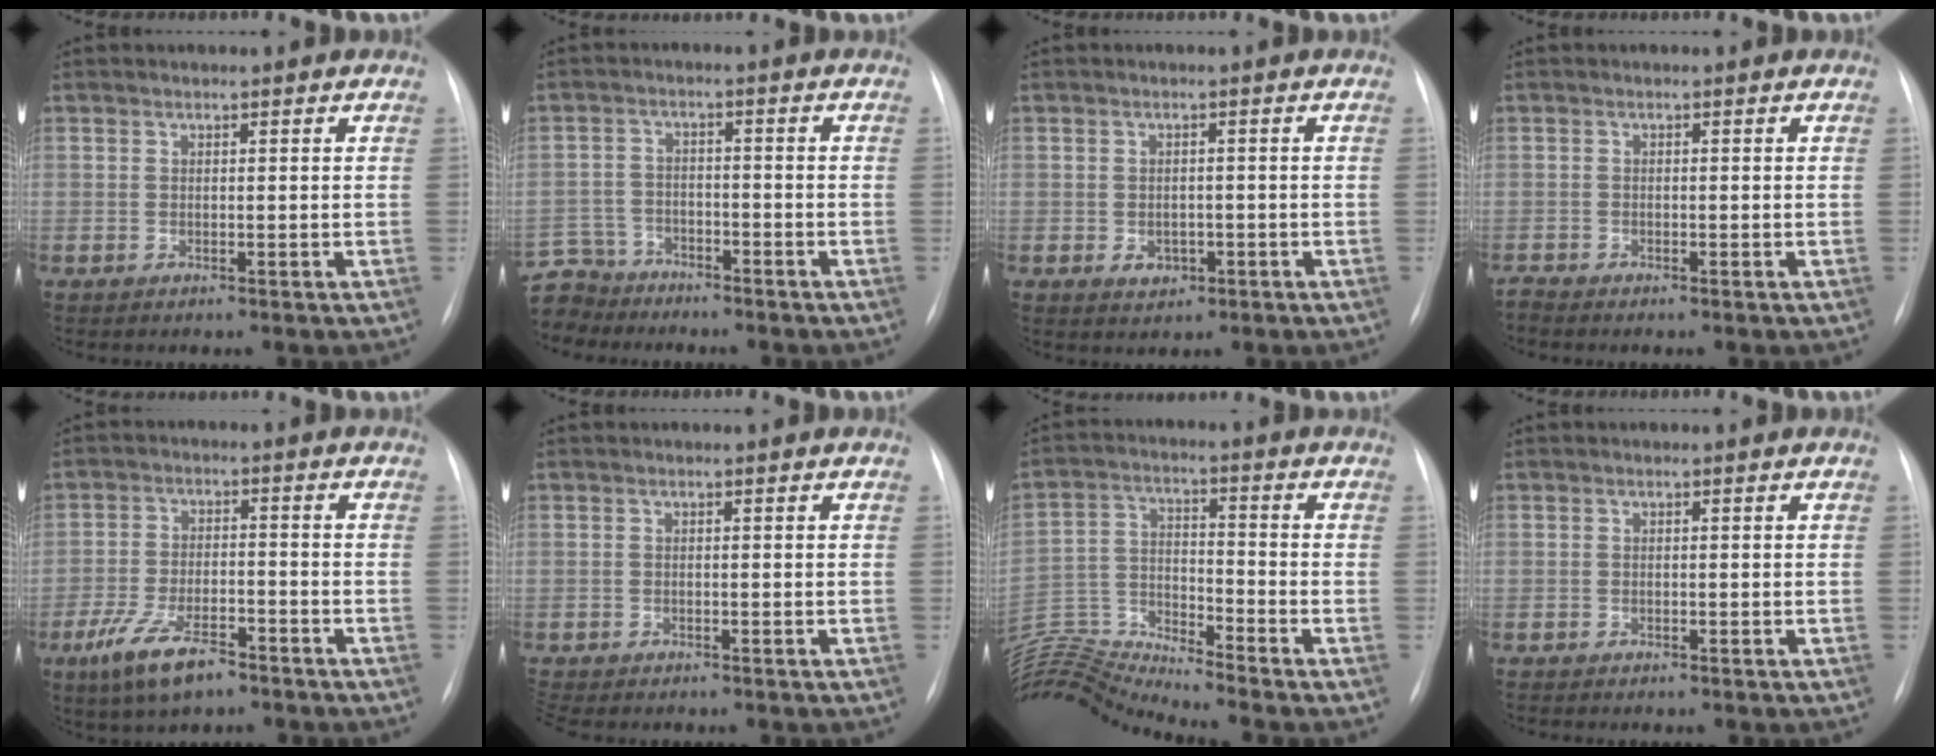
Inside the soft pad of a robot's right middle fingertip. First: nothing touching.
{"total": 8.1, "force": [-7.4, 3.5, -0.2], "torque": [-0.008, 0.007, -0.138]}
{"total": 2.6, "force": [-1.0, 2.0, 1.3], "torque": [-0.020, 0.000, -0.002]}
{"total": 0.8, "force": [-0.8, 0.0, 0.0], "torque": [-0.001, -0.003, -0.015]}
{"total": 8.6, "force": [-5.6, 2.8, 5.9], "torque": [-0.127, -0.014, -0.097]}
{"total": 3.3, "force": [-3.0, 0.9, 1.1], "torque": [-0.017, -0.005, -0.045]}
{"total": 14.4, "force": [-14.0, -2.1, 2.5], "torque": [-0.058, 0.026, -0.263]}
{"total": 0.7, "force": [-0.7, 0.0, 0.1], "torque": [-0.004, -0.001, -0.013]}